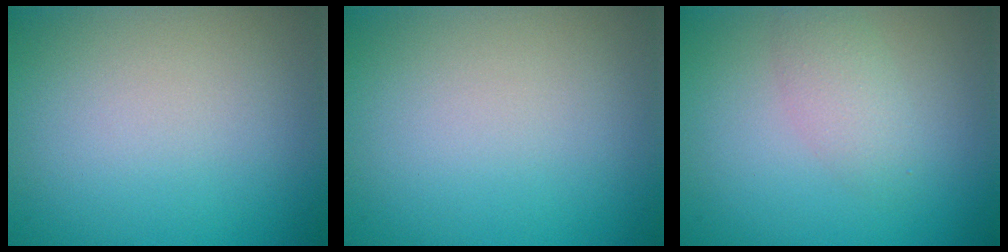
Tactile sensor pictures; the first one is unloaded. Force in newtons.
{"total": 0.0}
{"total": 2.1, "press": 2.1, "slide": 0.1}